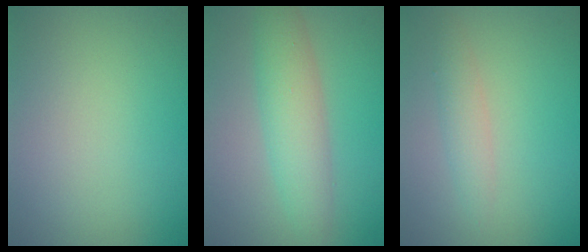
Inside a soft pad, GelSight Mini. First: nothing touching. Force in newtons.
{"total": 4.6, "press": 4.6, "slide": 0.1}
{"total": 1.9, "press": 1.9, "slide": 0.1}